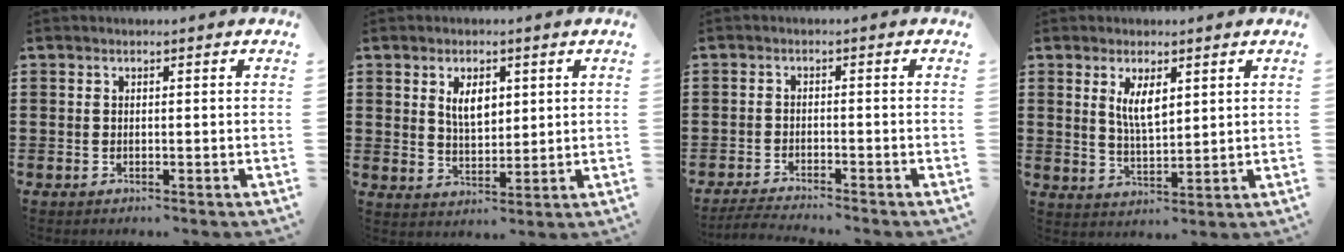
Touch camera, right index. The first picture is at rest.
{"total": 4.7, "force": [1.9, 2.5, 3.6], "torque": [-0.063, 0.003, 0.029]}
{"total": 2.8, "force": [-2.8, -0.2, 0.2], "torque": [-0.013, -0.006, -0.061]}
{"total": 4.8, "force": [1.9, 1.7, 4.0], "torque": [-0.076, 0.000, 0.032]}